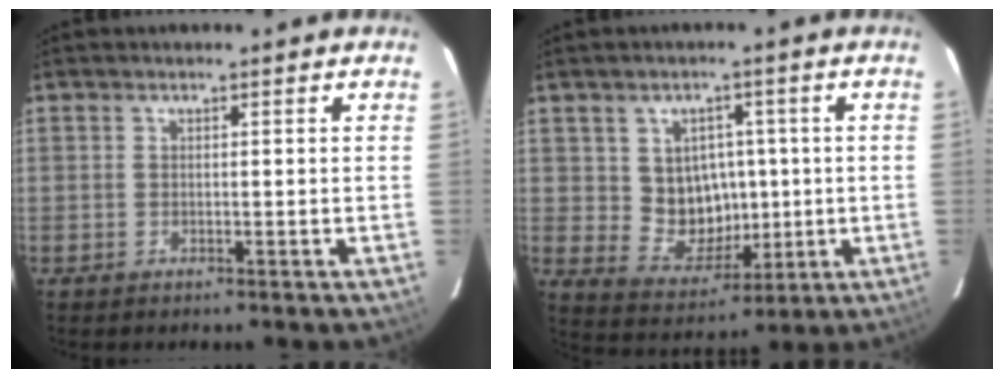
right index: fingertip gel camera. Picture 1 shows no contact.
{"total": 8.8, "force": [0.7, 8.1, 3.5], "torque": [-0.070, 0.007, 0.031]}